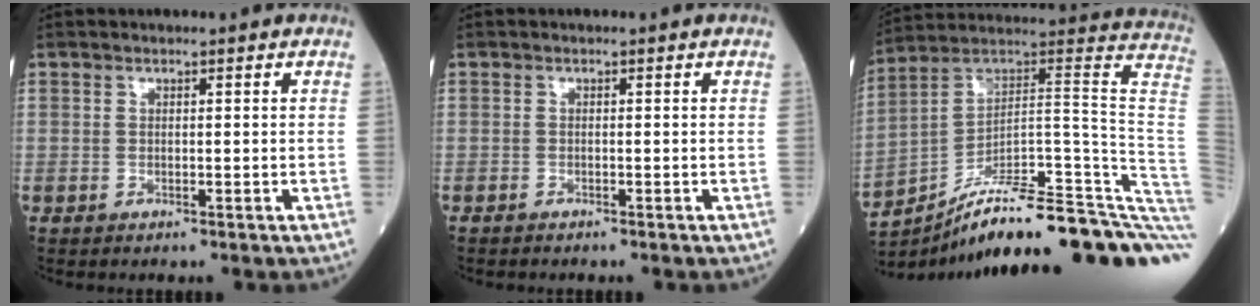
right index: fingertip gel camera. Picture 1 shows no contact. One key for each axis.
{"total": 0.6, "fx": -0.6, "fy": 0.1, "fz": 0.1, "tx": -0.009, "ty": -0.001, "tz": -0.011}
{"total": 30.1, "fx": -21.9, "fy": 2.2, "fz": 20.6, "tx": -0.151, "ty": 0.033, "tz": -0.310}